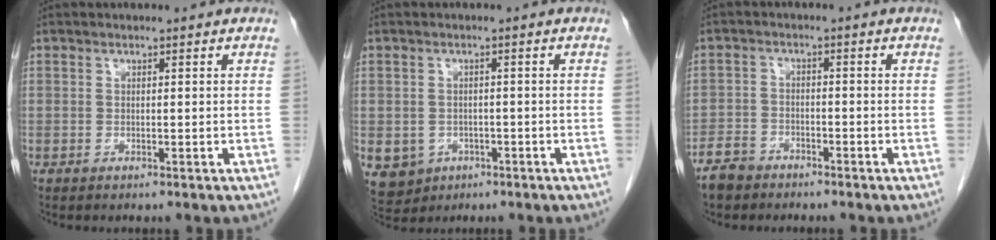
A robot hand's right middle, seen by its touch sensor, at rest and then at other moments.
{"total": 7.5, "force": [-2.9, 6.6, 2.2], "torque": [-0.058, 0.002, -0.033]}
{"total": 3.8, "force": [-3.1, 2.0, 0.8], "torque": [-0.025, 0.002, -0.059]}